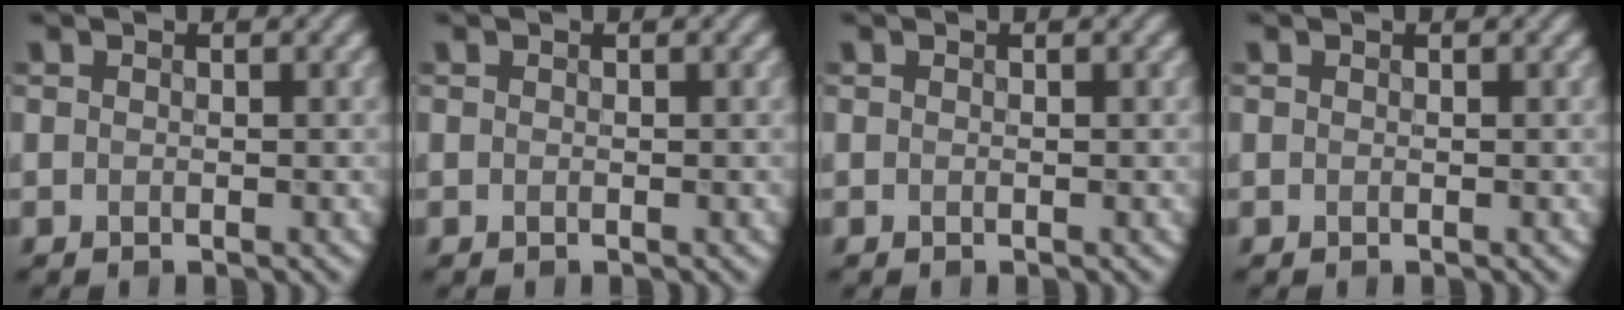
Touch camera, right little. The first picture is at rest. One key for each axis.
{"total": 0.0}
{"total": 0.0}
{"total": 0.0}